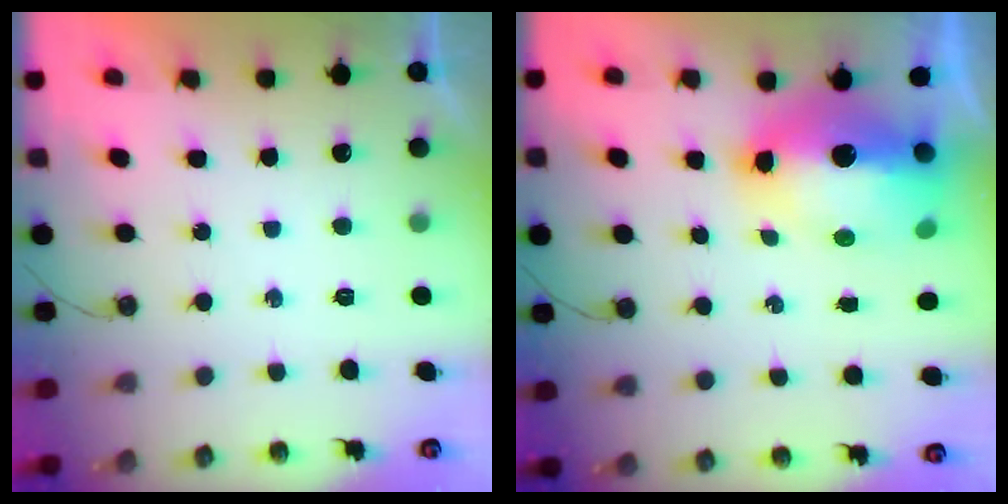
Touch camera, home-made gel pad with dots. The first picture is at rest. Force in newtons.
{"total": 16.7, "press": 16.7, "slide": 1.6}